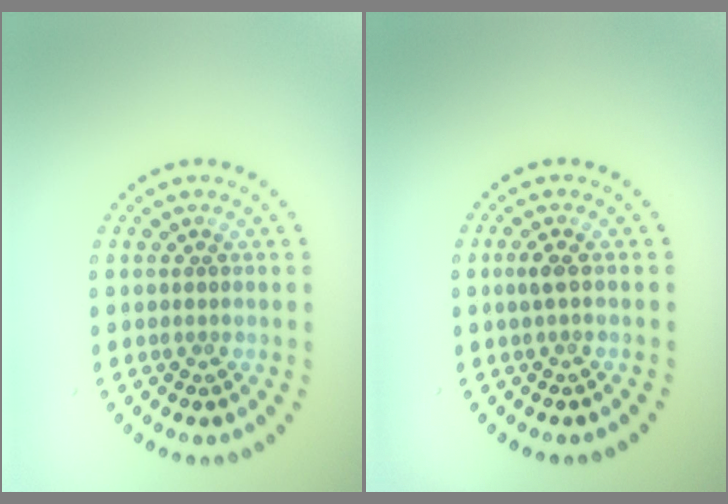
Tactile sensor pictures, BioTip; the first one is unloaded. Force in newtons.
{"total": 0.9, "press": 0.9, "slide": 0.3}